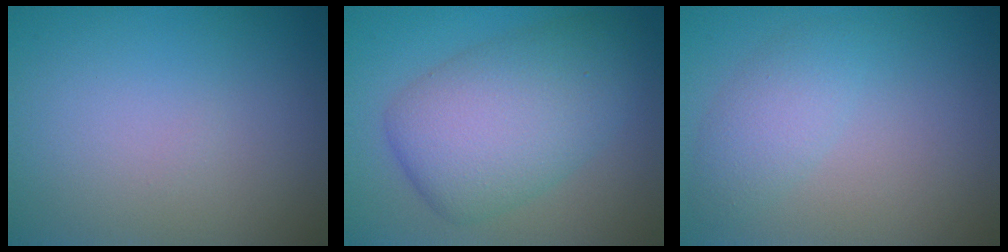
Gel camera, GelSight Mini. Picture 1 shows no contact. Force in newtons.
{"total": 7.8, "press": 7.8, "slide": 0.0}
{"total": 2.4, "press": 2.4, "slide": 0.2}